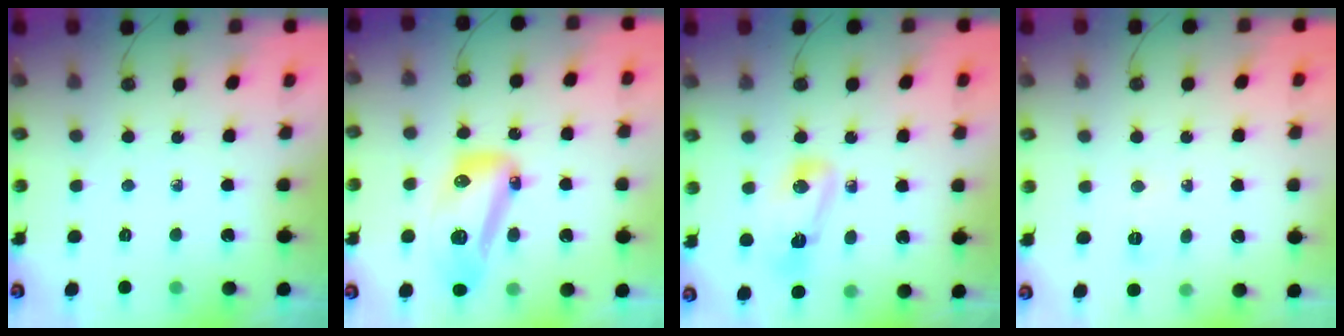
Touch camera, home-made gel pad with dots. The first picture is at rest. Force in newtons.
{"total": 15.6, "press": 15.5, "slide": 1.5}
{"total": 7.3, "press": 7.3, "slide": 0.3}
{"total": 3.7, "press": 3.6, "slide": 1.0}